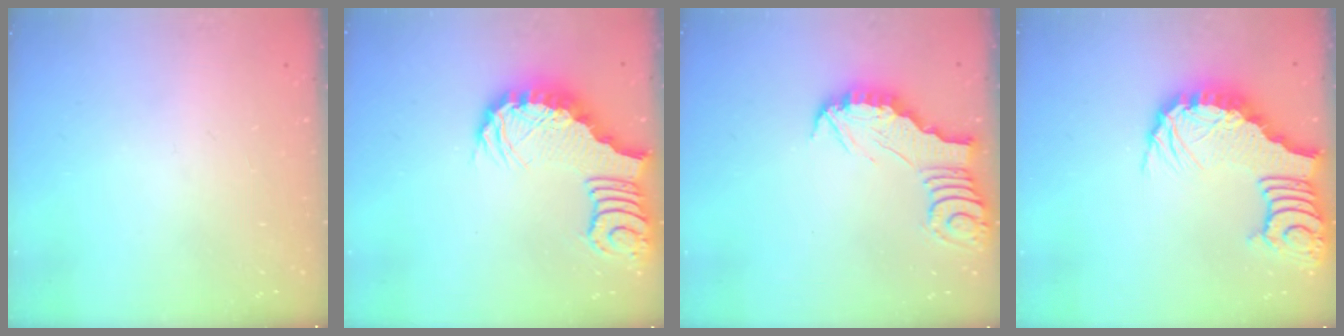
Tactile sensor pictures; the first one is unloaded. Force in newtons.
{"total": 4.3, "press": 4.3, "slide": 0.5}
{"total": 2.7, "press": 2.7, "slide": 0.1}
{"total": 6.5, "press": 6.4, "slide": 0.9}